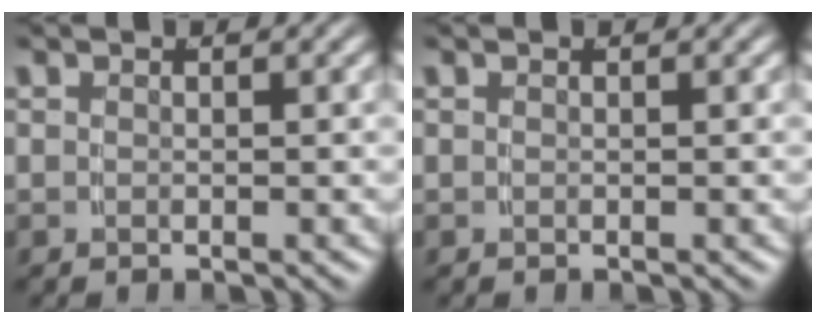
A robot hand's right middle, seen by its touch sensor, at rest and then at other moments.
{"total": 0.0}